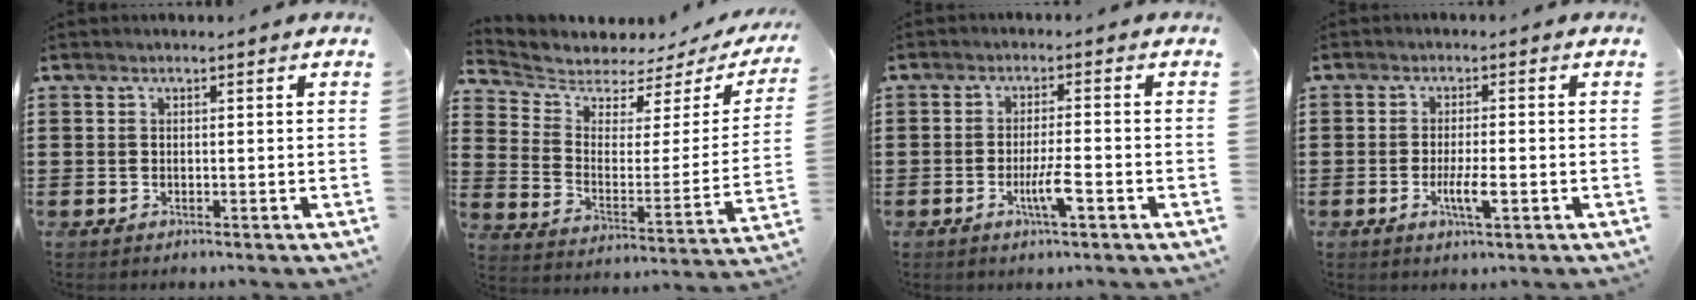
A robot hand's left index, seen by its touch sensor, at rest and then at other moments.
{"total": 4.4, "force": [4.0, 1.7, 0.6], "torque": [-0.044, -0.033, 0.065]}
{"total": 4.4, "force": [-1.8, 0.5, 4.0], "torque": [-0.074, -0.003, -0.033]}
{"total": 3.9, "force": [-1.1, 0.8, 3.7], "torque": [-0.068, -0.001, -0.021]}